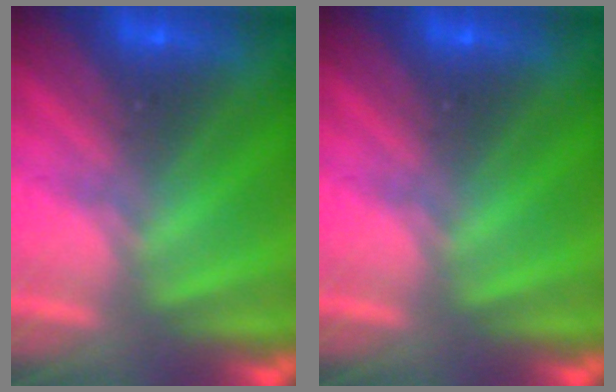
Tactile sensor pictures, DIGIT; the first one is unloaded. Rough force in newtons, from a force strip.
{"total": 0.0}